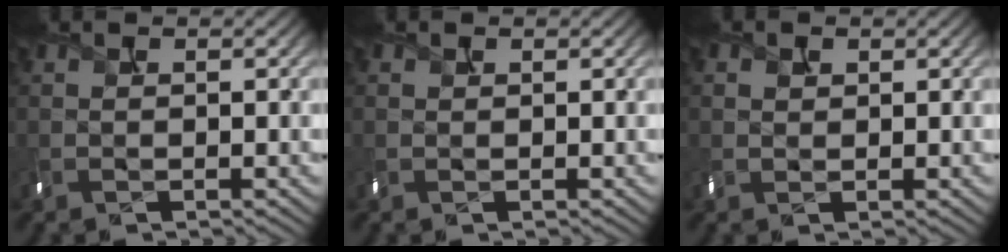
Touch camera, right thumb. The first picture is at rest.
{"total": 0.0}
{"total": 1.2, "force": [0.5, 1.0, 0.4], "torque": [-0.013, -0.003, 0.011]}